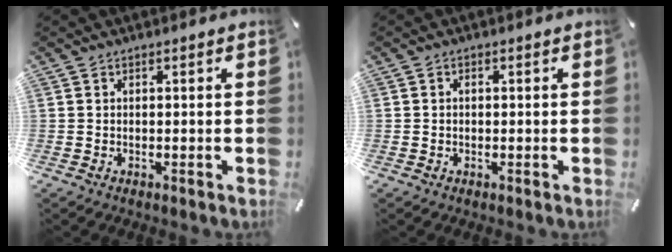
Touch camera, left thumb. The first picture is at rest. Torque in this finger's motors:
{"motor_torque": [-0.15, -0.04, -0.06, 0.00, -0.02]}